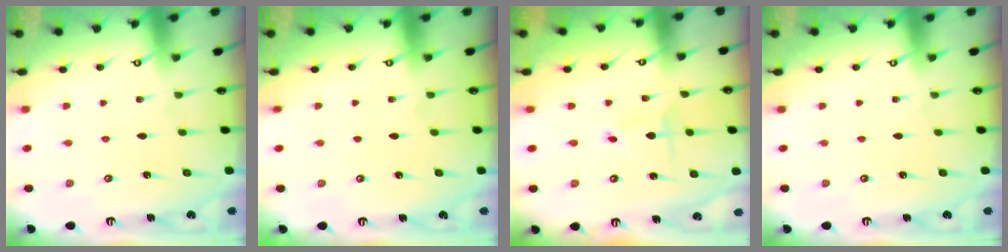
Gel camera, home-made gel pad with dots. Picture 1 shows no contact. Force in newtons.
{"total": 0.0}
{"total": 1.4, "press": 1.4, "slide": 0.1}
{"total": 0.0}